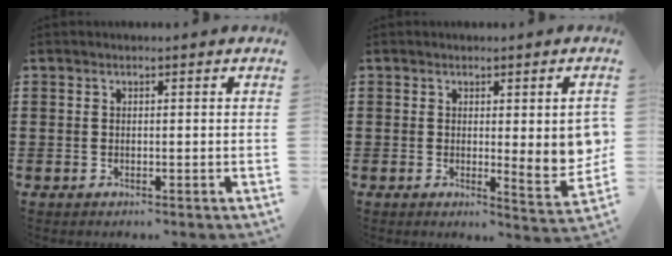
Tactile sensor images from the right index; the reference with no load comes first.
{"total": 5.7, "force": [0.7, 1.2, 5.5], "torque": [-0.075, -0.013, 0.010]}